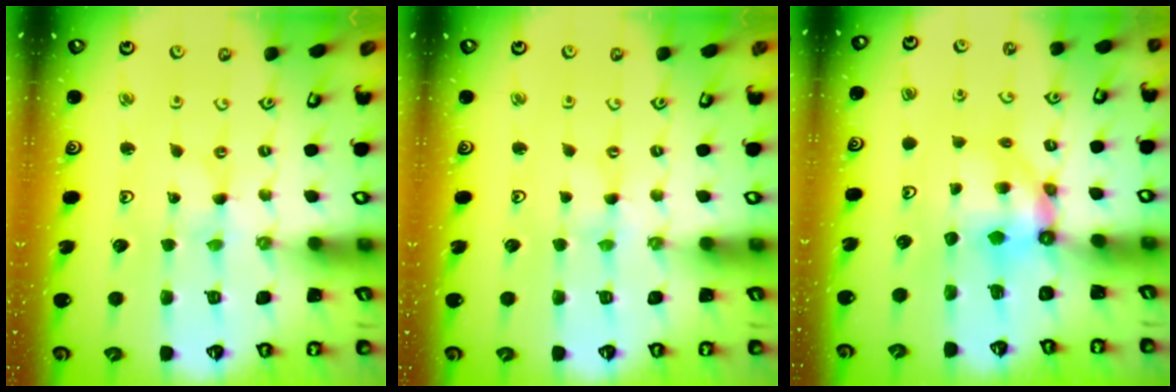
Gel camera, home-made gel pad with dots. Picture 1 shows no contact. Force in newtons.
{"total": 0.6, "press": 0.6, "slide": 0.2}
{"total": 5.8, "press": 5.8, "slide": 0.2}